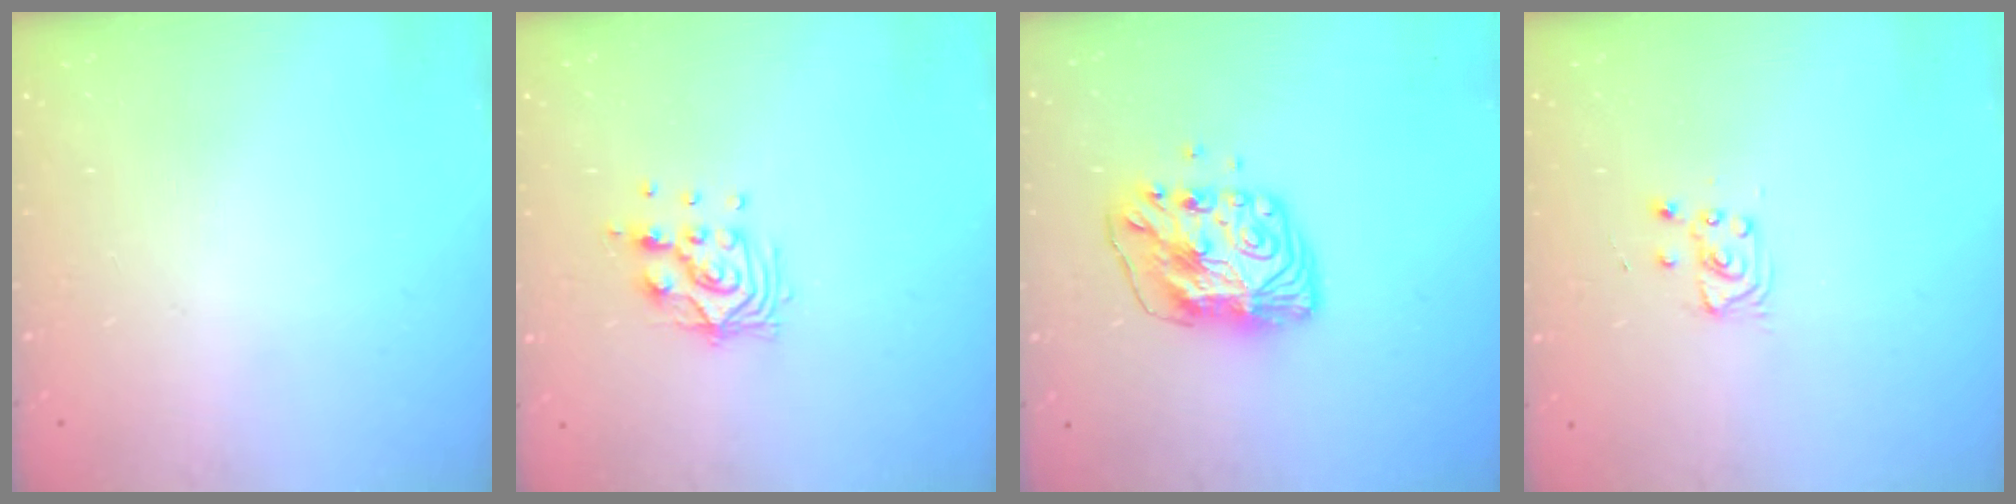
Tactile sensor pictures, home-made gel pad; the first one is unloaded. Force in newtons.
{"total": 9.7, "press": 9.6, "slide": 0.8}
{"total": 10.2, "press": 10.2, "slide": 0.9}
{"total": 3.6, "press": 3.6, "slide": 0.4}